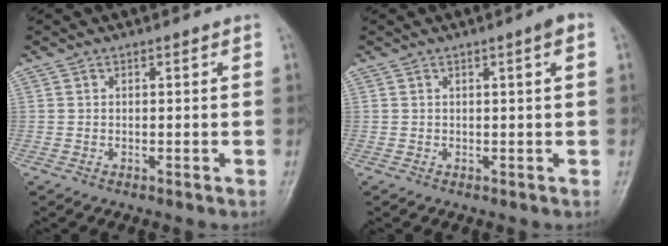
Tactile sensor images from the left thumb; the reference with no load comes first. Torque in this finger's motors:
{"motor_torque": [-0.03, 0.03, 0.03, -0.23, 0.03]}